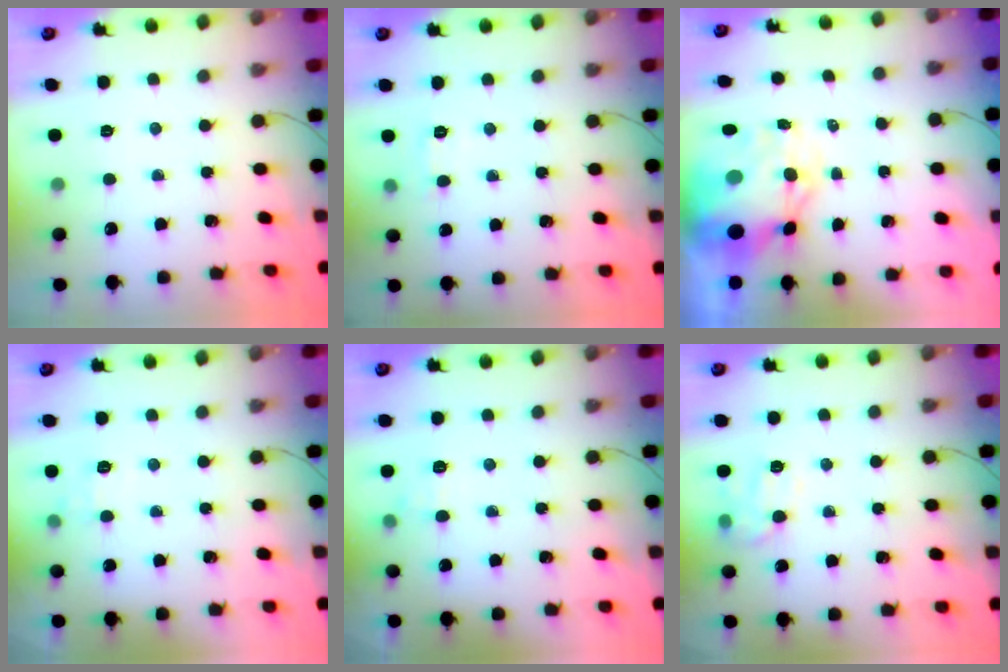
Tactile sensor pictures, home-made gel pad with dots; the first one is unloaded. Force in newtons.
{"total": 4.5, "press": 4.4, "slide": 1.1}
{"total": 13.6, "press": 13.2, "slide": 3.1}
{"total": 6.9, "press": 6.7, "slide": 1.7}
{"total": 6.1, "press": 5.8, "slide": 1.8}
{"total": 10.2, "press": 10.2, "slide": 0.2}